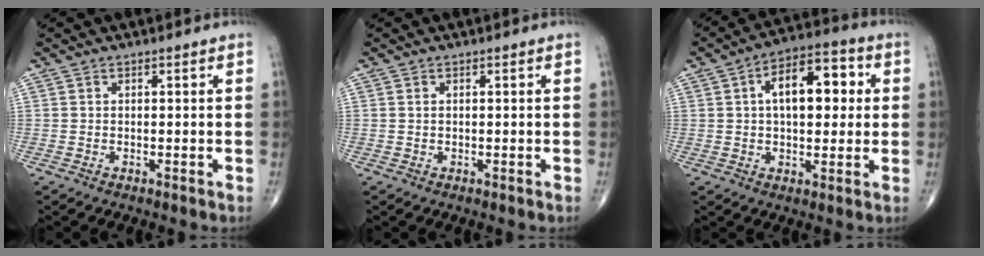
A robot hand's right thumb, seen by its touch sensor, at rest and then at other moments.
{"total": 0.6, "force": [0.2, 0.4, 0.4], "torque": [-0.007, 0.002, 0.005]}
{"total": 13.2, "force": [2.5, 7.0, 10.9], "torque": [-0.139, 0.021, 0.033]}